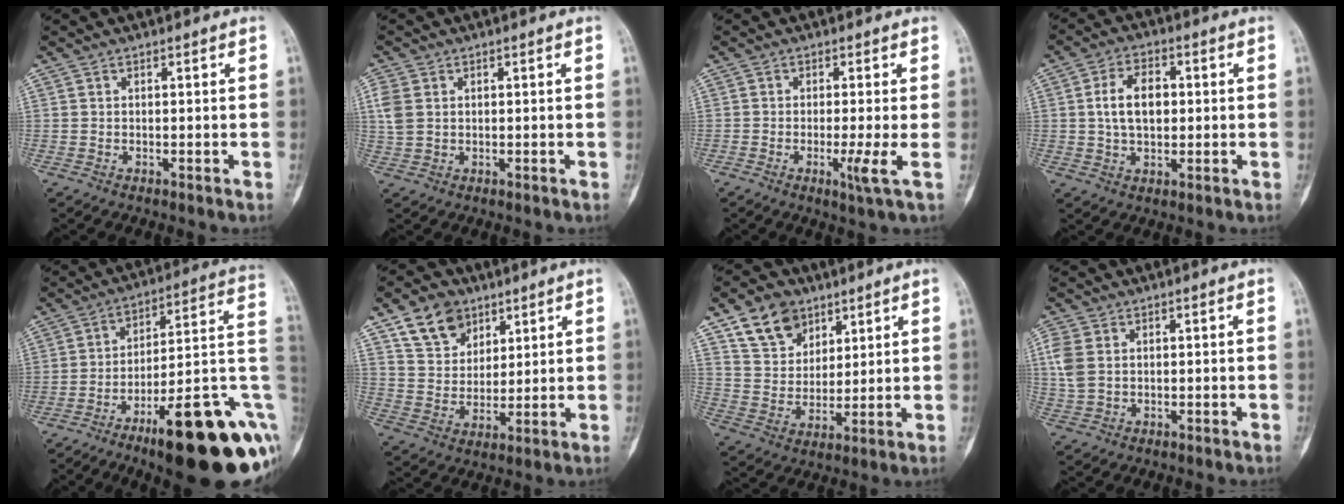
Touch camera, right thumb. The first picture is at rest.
{"total": 4.2, "force": [1.0, 3.0, 2.8], "torque": [-0.071, 0.005, 0.022]}
{"total": 3.4, "force": [-0.8, -0.5, 3.3], "torque": [-0.070, -0.012, -0.019]}
{"total": 8.2, "force": [0.8, 5.1, 6.3], "torque": [-0.098, 0.008, 0.013]}
{"total": 27.6, "force": [-10.5, 7.6, 24.4], "torque": [-0.264, 0.060, -0.146]}
{"total": 10.6, "force": [6.3, 7.4, 4.2], "torque": [-0.049, -0.028, 0.117]}
{"total": 11.3, "force": [6.8, 7.9, 4.5], "torque": [-0.054, -0.030, 0.128]}
{"total": 5.3, "force": [1.2, 3.6, 3.6], "torque": [-0.091, 0.004, 0.025]}